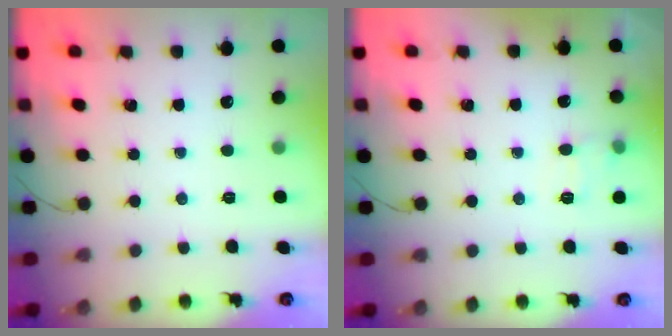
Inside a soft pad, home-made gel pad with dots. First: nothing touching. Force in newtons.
{"total": 5.9, "press": 5.6, "slide": 1.9}